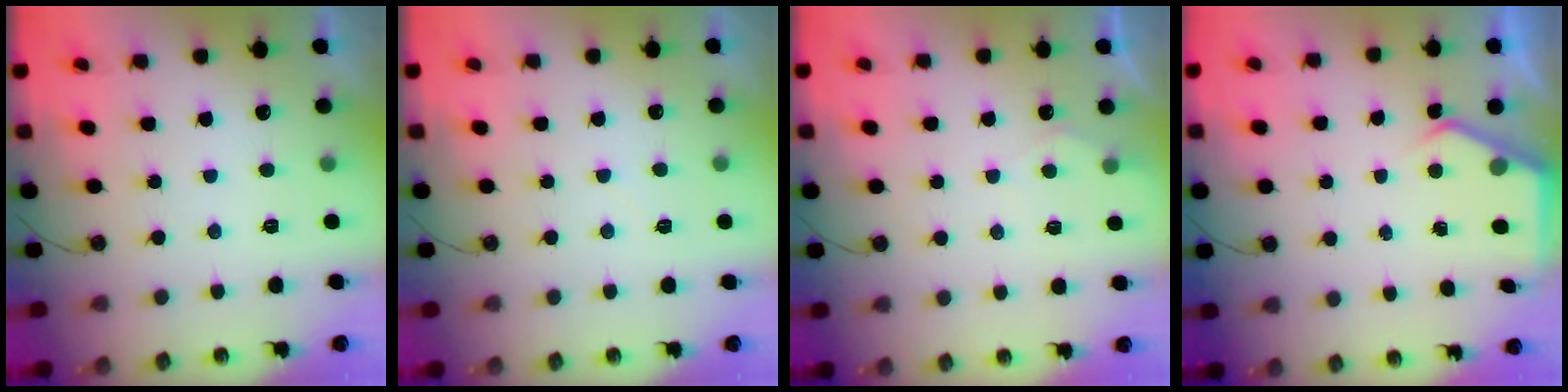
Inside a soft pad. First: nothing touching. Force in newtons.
{"total": 3.3, "press": 3.3, "slide": 0.5}
{"total": 2.9, "press": 2.9, "slide": 0.4}
{"total": 3.3, "press": 3.3, "slide": 0.5}